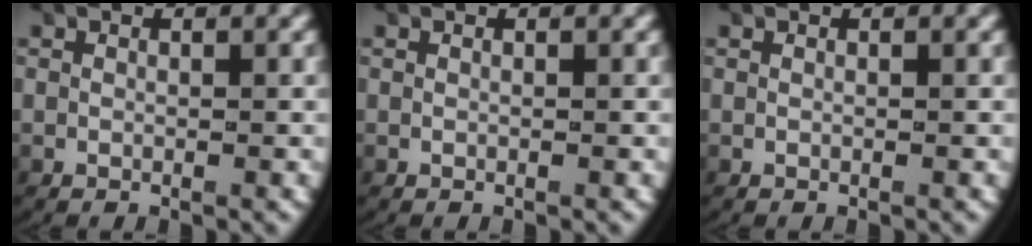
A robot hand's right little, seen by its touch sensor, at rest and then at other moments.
{"total": 0.0}
{"total": 0.0}